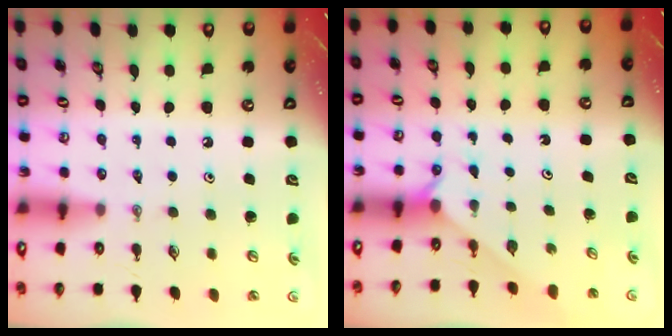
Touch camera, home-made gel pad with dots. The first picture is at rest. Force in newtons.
{"total": 2.1, "press": 2.1, "slide": 0.3}